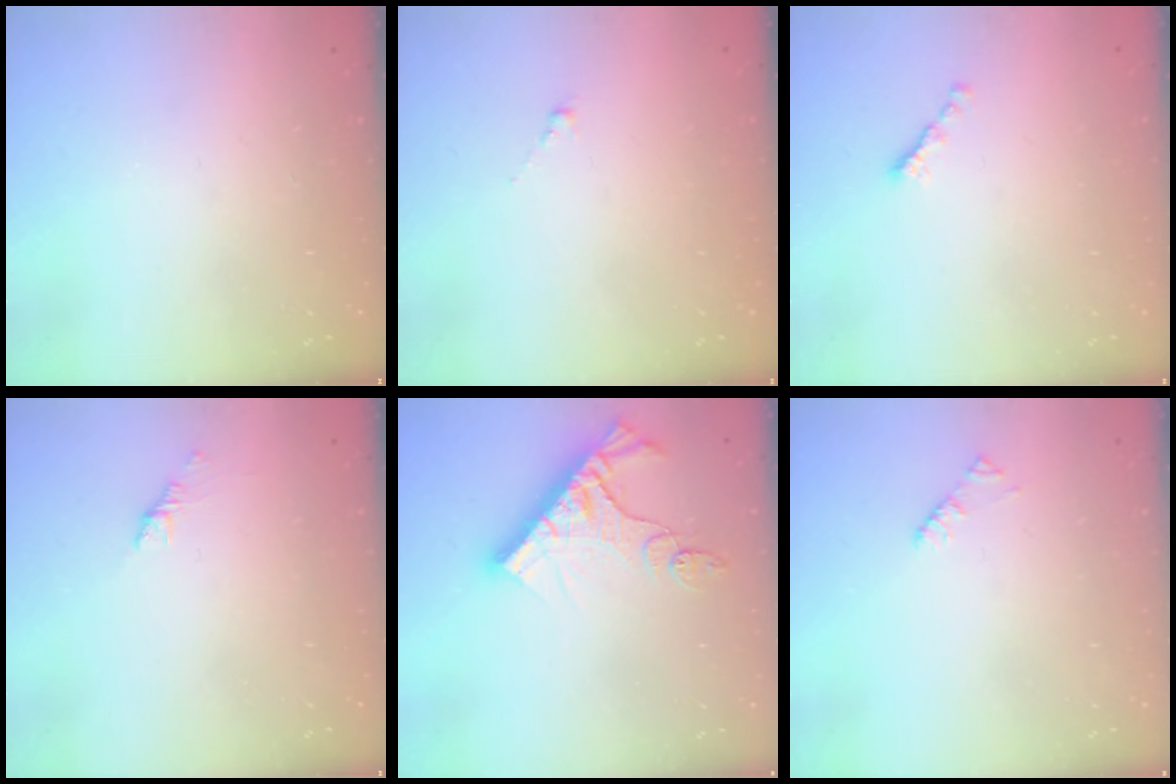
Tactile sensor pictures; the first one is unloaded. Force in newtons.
{"total": 0.8, "press": 0.7, "slide": 0.5}
{"total": 0.0}
{"total": 1.1, "press": 1.0, "slide": 0.5}
{"total": 11.8, "press": 11.8, "slide": 1.1}
{"total": 1.9, "press": 1.9, "slide": 0.3}